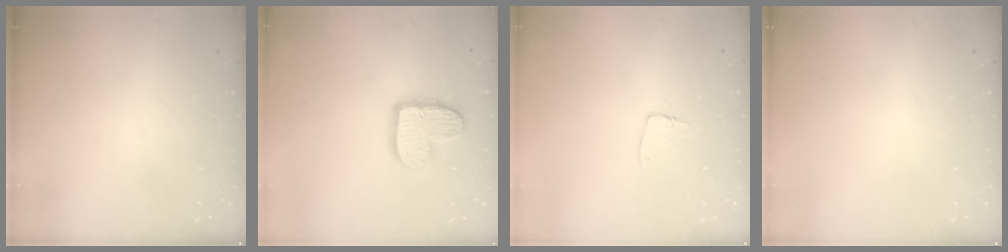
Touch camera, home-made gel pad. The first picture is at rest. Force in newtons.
{"total": 12.2, "press": 12.2, "slide": 0.8}
{"total": 5.5, "press": 5.5, "slide": 0.3}
{"total": 0.0}